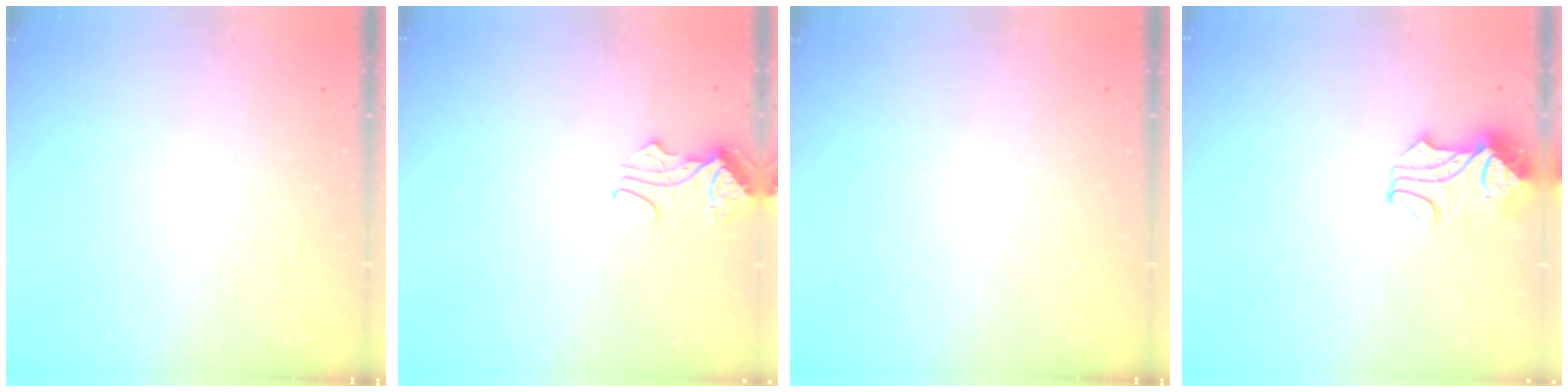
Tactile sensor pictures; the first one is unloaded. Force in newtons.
{"total": 1.0, "press": 0.8, "slide": 0.5}
{"total": 0.0}
{"total": 2.2, "press": 2.1, "slide": 0.9}